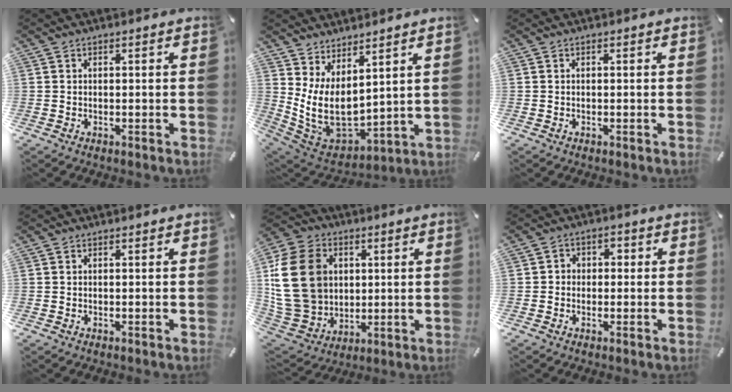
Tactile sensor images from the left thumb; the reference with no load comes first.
{"total": 11.5, "force": [2.6, 7.9, 8.0], "torque": [-0.166, -0.053, 0.058]}
{"total": 0.0}
{"total": 0.0}
{"total": 20.9, "force": [3.1, 17.3, 11.3], "torque": [-0.253, 0.000, 0.063]}
{"total": 3.1, "force": [-1.6, 2.5, 0.8], "torque": [-0.014, 0.015, -0.034]}